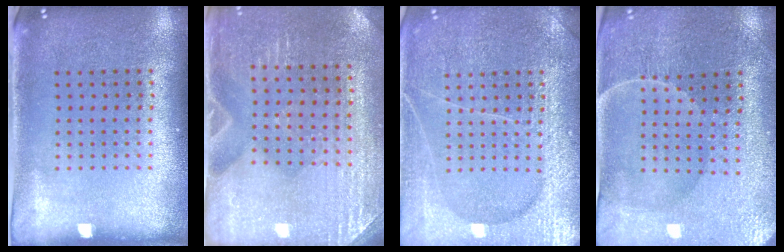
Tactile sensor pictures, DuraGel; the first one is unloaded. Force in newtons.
{"total": 3.0, "press": 2.9, "slide": 0.3}
{"total": 6.5, "press": 6.4, "slide": 0.8}
{"total": 1.3, "press": 1.2, "slide": 0.3}